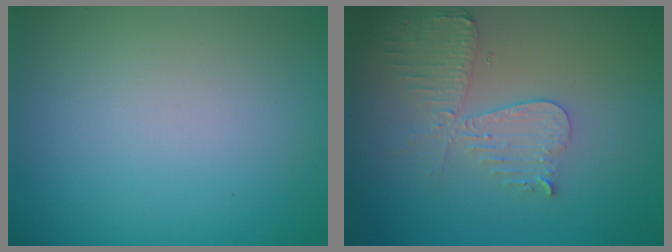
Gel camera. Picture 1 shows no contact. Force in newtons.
{"total": 3.9, "press": 3.4, "slide": 1.8}